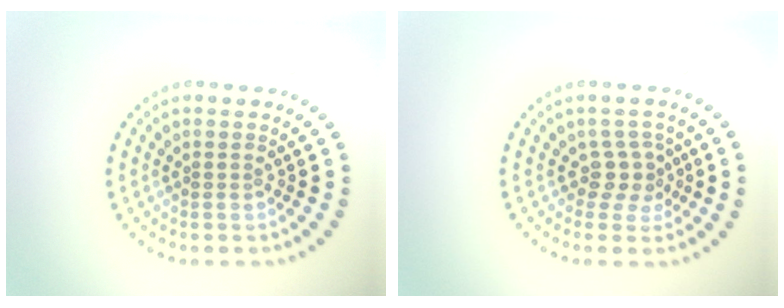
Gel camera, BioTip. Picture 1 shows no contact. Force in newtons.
{"total": 2.1, "press": 1.6, "slide": 1.4}